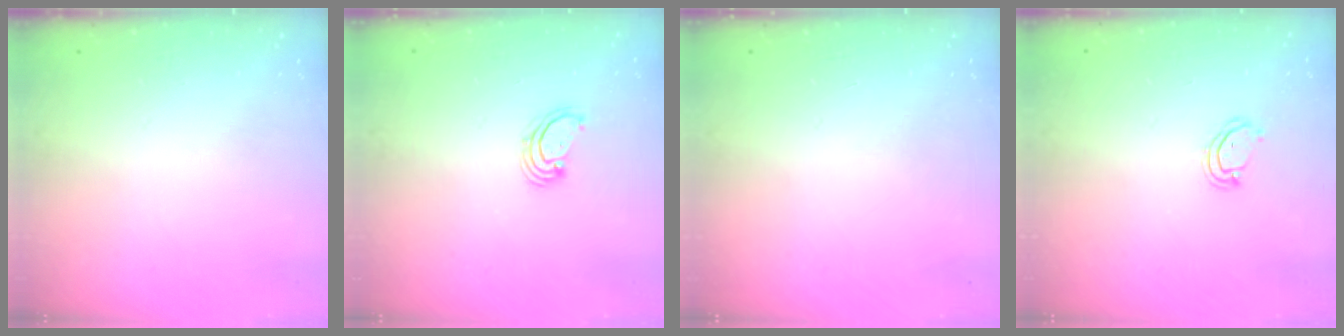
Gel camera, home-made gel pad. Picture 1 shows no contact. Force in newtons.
{"total": 2.8, "press": 2.8, "slide": 0.3}
{"total": 0.0}
{"total": 4.0, "press": 4.0, "slide": 0.3}